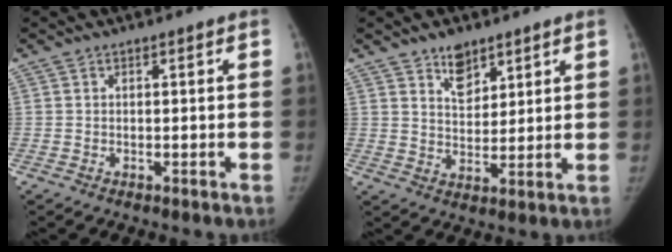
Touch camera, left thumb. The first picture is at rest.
{"total": 6.1, "force": [4.2, 3.4, 2.7], "torque": [-0.019, -0.032, 0.076]}